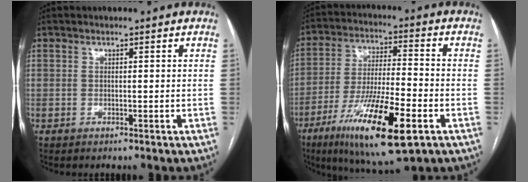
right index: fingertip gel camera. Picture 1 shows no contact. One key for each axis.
{"total": 17.5, "fx": -8.4, "fy": 2.8, "fz": 15.1, "tx": -0.285, "ty": -0.032, "tz": -0.140}